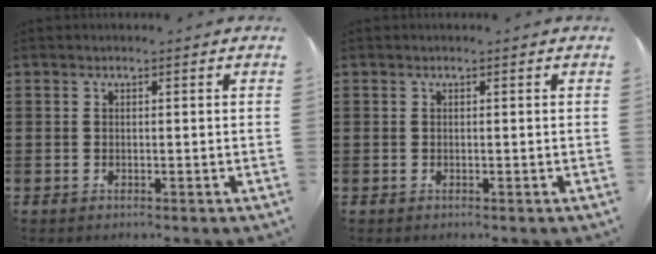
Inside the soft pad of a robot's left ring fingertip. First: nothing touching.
{"total": 0.0}